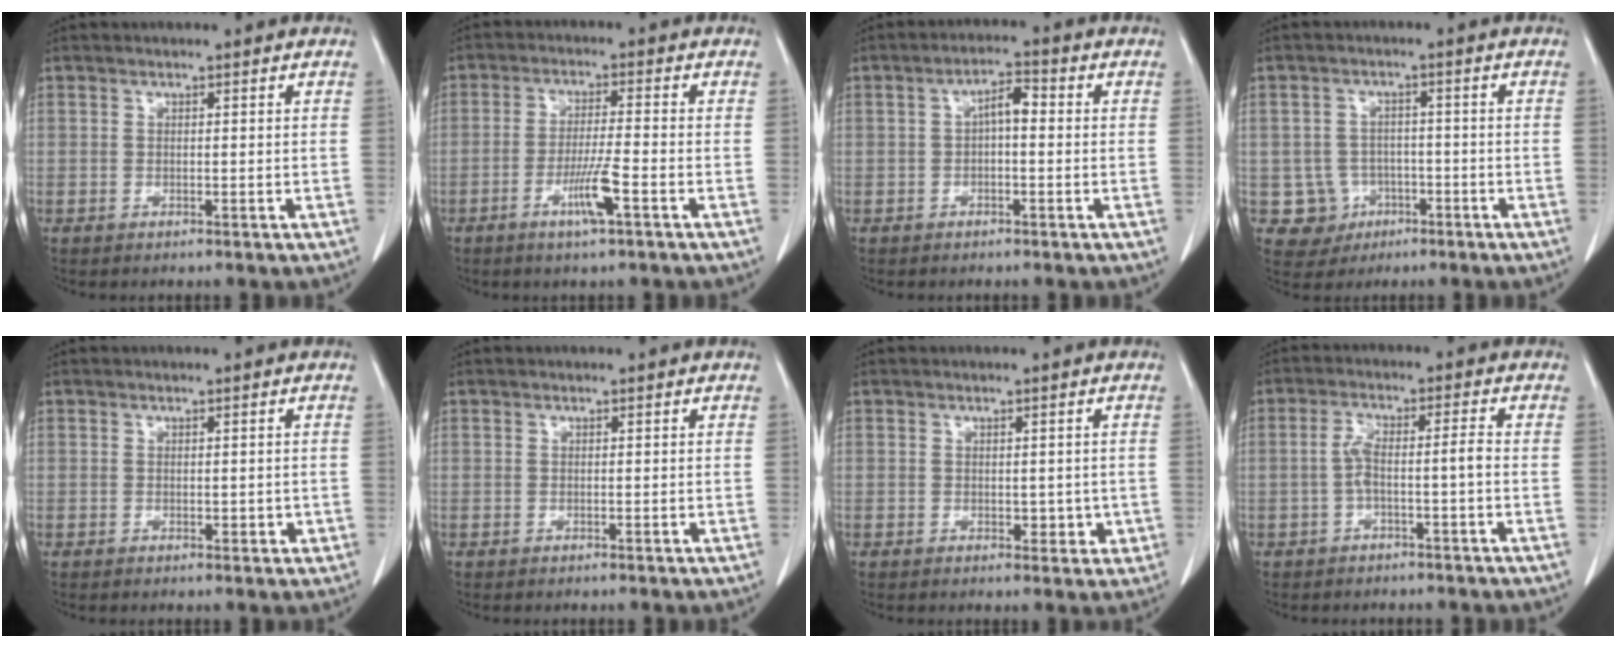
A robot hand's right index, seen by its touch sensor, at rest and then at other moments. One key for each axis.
{"total": 5.7, "fx": -2.7, "fy": -0.2, "fz": 5.0, "tx": -0.095, "ty": -0.009, "tz": -0.051}
{"total": 3.6, "fx": 0.1, "fy": 1.3, "fz": 3.4, "tx": -0.059, "ty": 0.016, "tz": 0.001}
{"total": 5.3, "fx": -1.7, "fy": 5.0, "fz": 0.4, "tx": -0.003, "ty": 0.011, "tz": -0.018}
{"total": 1.5, "fx": -0.2, "fy": 1.0, "fz": 1.1, "tx": -0.009, "ty": -0.001, "tz": 0.001}
{"total": 0.0}
{"total": 2.7, "fx": -0.2, "fy": 1.9, "fz": 1.9, "tx": -0.016, "ty": 0.001, "tz": 0.003}
{"total": 4.1, "fx": -1.2, "fy": 0.3, "fz": 3.9, "tx": -0.081, "ty": 0.021, "tz": -0.019}